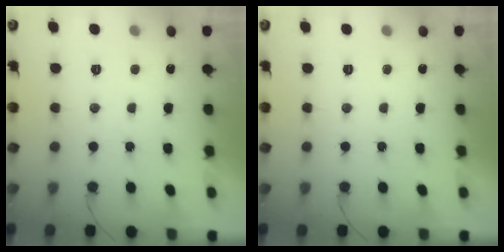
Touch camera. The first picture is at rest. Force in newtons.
{"total": 0.0}